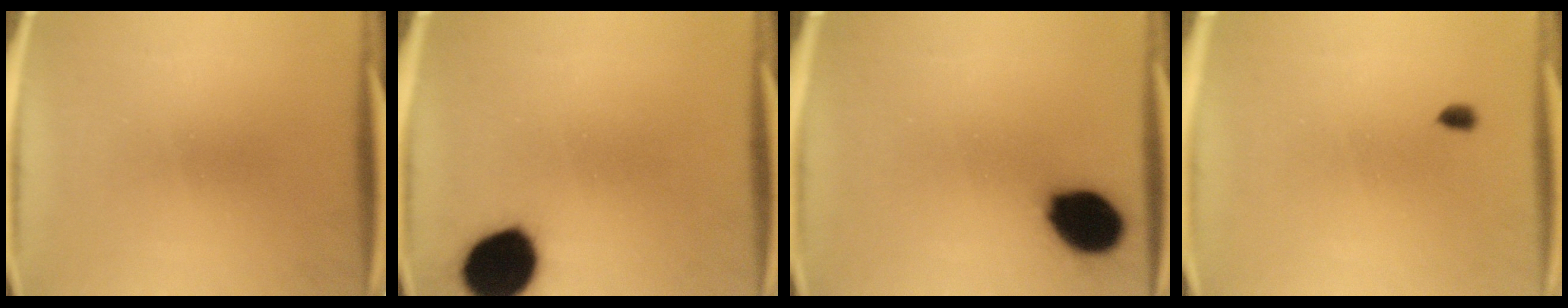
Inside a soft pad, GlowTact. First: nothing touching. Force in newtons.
{"total": 16.1}
{"total": 13.0}
{"total": 1.2}